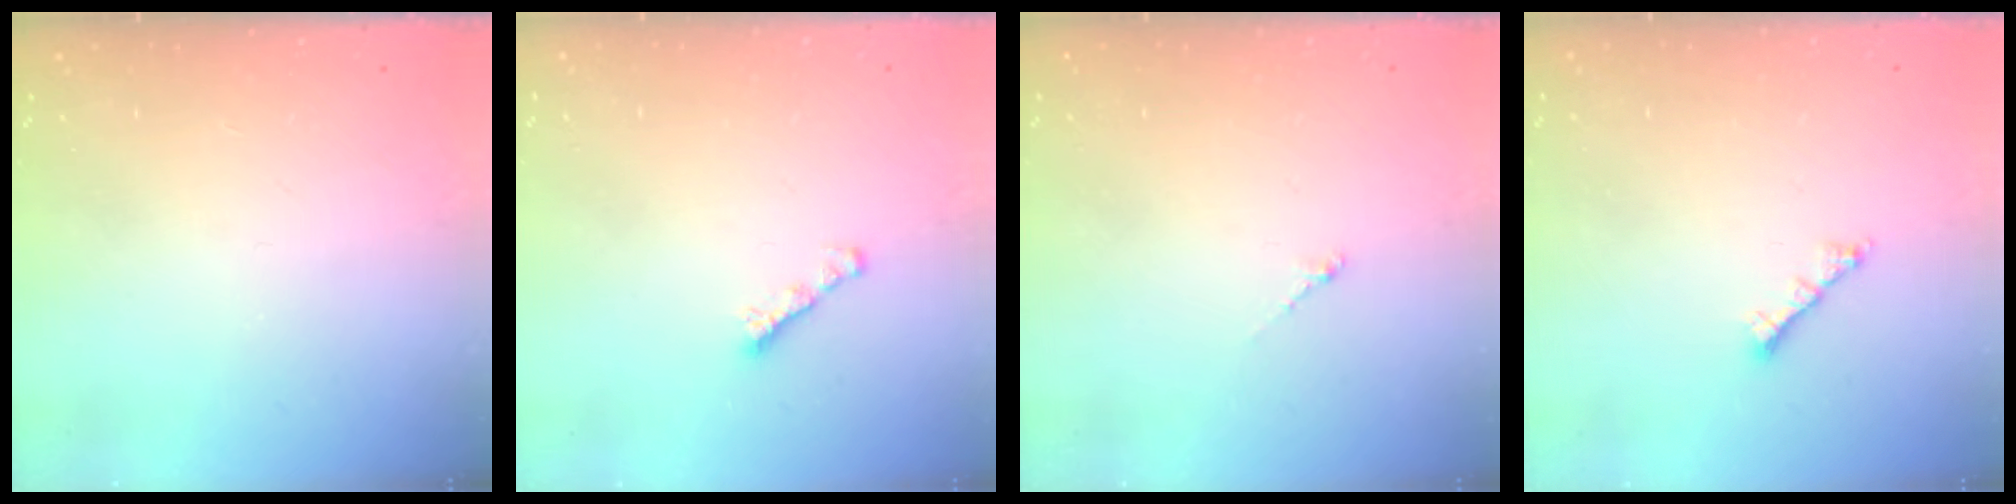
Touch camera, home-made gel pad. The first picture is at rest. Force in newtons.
{"total": 1.7, "press": 1.6, "slide": 0.5}
{"total": 0.8, "press": 0.6, "slide": 0.4}
{"total": 1.8, "press": 1.7, "slide": 0.6}